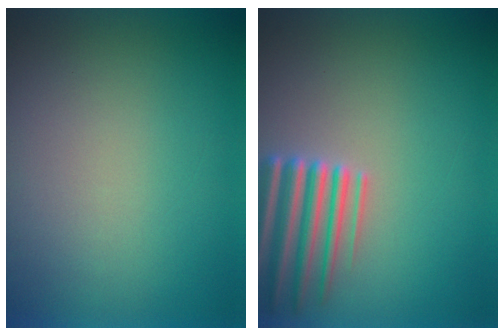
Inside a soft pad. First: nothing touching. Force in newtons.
{"total": 5.2}